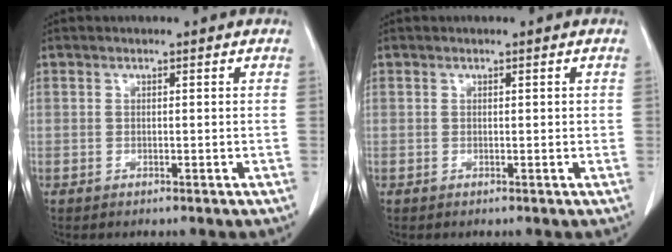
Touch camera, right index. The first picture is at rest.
{"total": 0.6, "force": [0.1, 0.2, 0.5], "torque": [-0.005, 0.001, 0.002]}